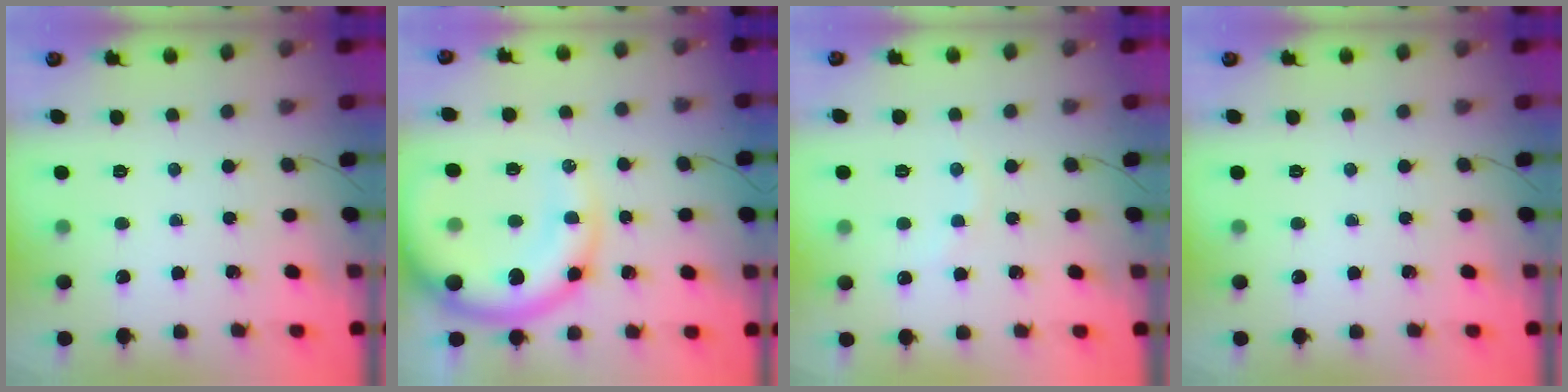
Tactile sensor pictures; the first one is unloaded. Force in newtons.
{"total": 14.2, "press": 13.8, "slide": 3.5}
{"total": 3.6, "press": 3.5, "slide": 1.0}
{"total": 0.0}